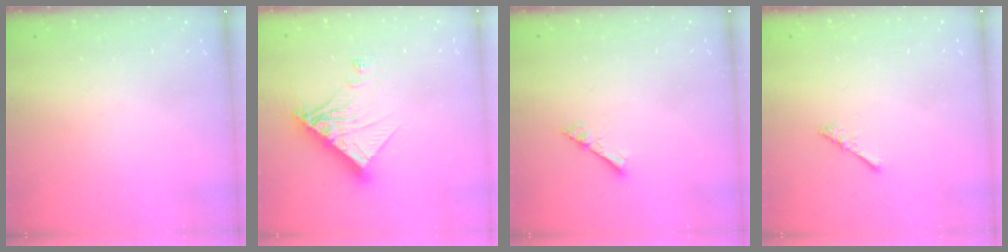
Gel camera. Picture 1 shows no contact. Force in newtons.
{"total": 12.7, "press": 12.7, "slide": 1.2}
{"total": 1.8, "press": 1.8, "slide": 0.1}
{"total": 0.0}